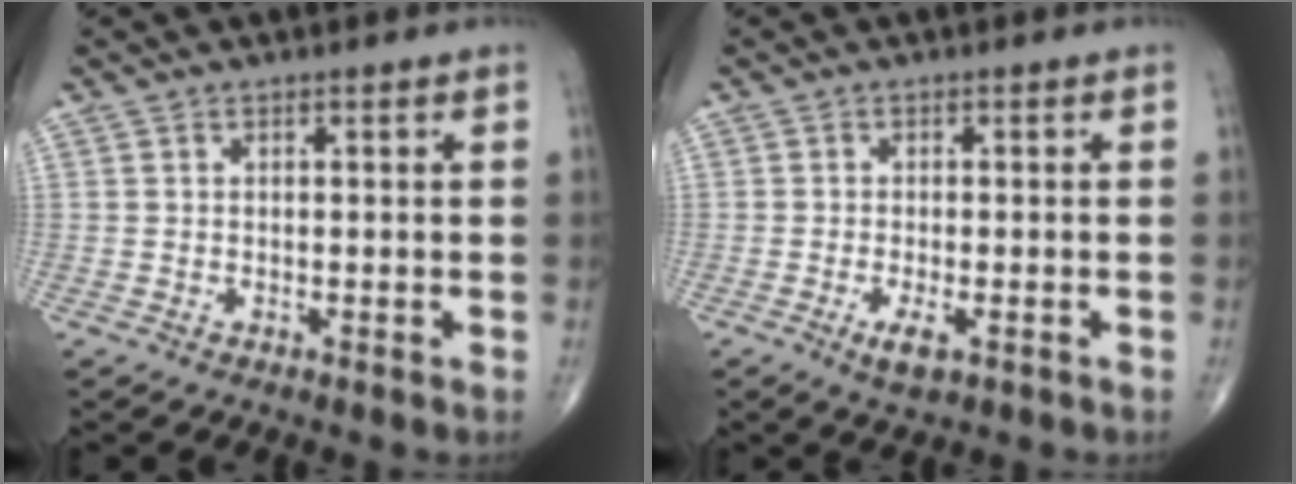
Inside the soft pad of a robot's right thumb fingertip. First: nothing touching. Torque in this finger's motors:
{"motor_torque": [0.10, -0.11, 0.07, 0.31, 0.11]}